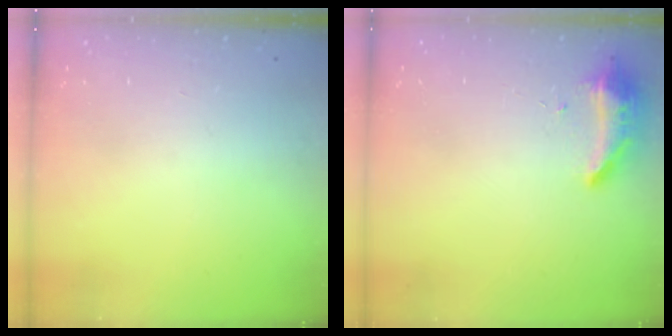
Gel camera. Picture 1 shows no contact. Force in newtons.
{"total": 8.4, "press": 8.4, "slide": 0.4}